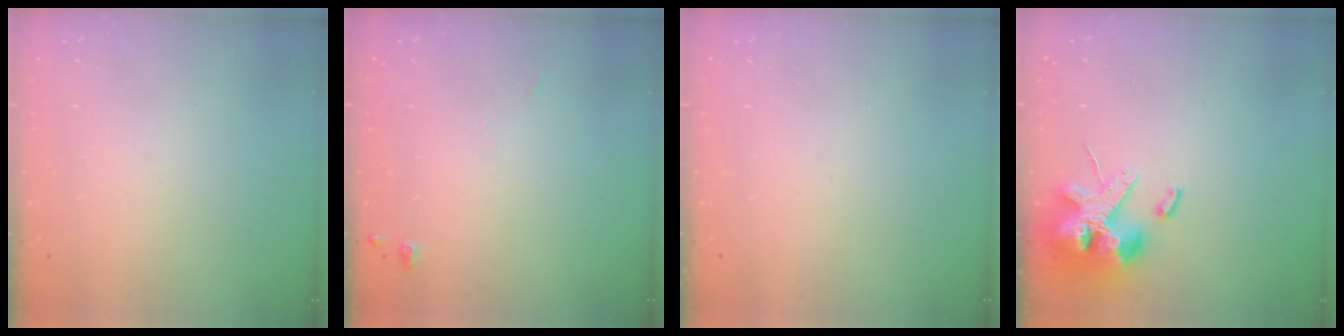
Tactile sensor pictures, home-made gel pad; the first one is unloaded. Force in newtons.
{"total": 4.4, "press": 4.4, "slide": 0.7}
{"total": 0.0}
{"total": 16.4, "press": 16.2, "slide": 2.4}